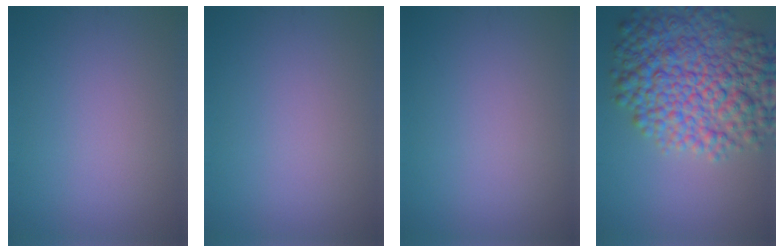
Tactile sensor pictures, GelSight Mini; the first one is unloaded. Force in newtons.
{"total": 0.0}
{"total": 0.0}
{"total": 11.8, "press": 11.8, "slide": 0.4}